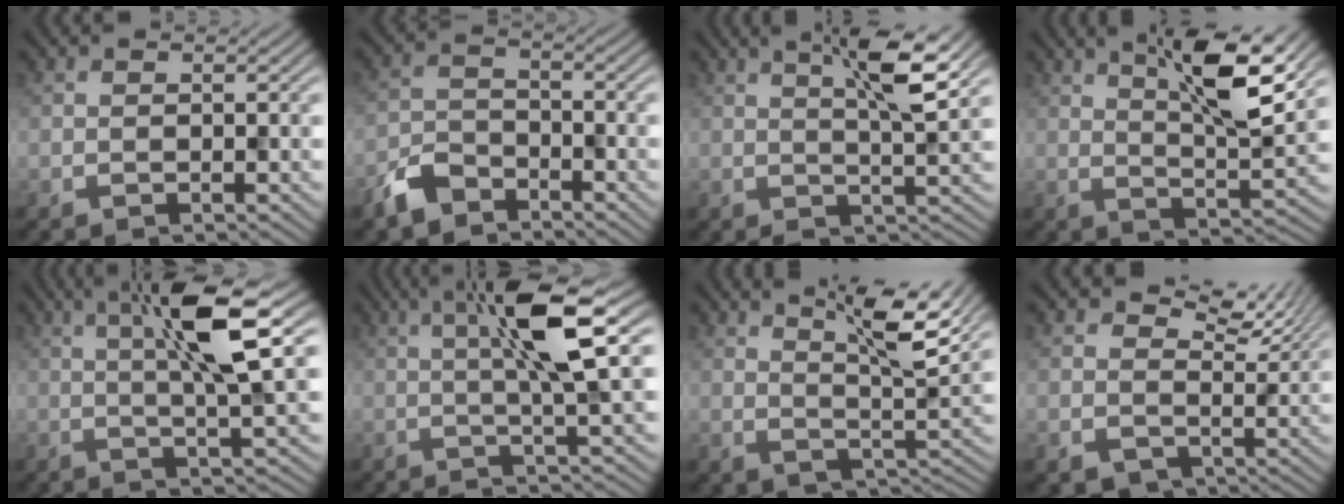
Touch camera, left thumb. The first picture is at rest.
{"total": 5.2, "force": [-4.1, 2.6, 2.0], "torque": [-0.043, -0.004, -0.098]}
{"total": 6.2, "force": [2.8, 0.5, 5.5], "torque": [-0.097, 0.006, 0.050]}
{"total": 9.3, "force": [4.9, 1.6, 7.8], "torque": [-0.128, -0.005, 0.082]}
{"total": 9.8, "force": [2.9, 1.1, 9.3], "torque": [-0.151, 0.017, 0.041]}
{"total": 9.3, "force": [1.6, 0.8, 9.2], "torque": [-0.142, 0.022, 0.020]}
{"total": 7.7, "force": [4.9, 1.5, 5.7], "torque": [-0.094, -0.004, 0.084]}
{"total": 7.3, "force": [3.7, 5.0, 3.7], "torque": [-0.063, -0.013, 0.065]}